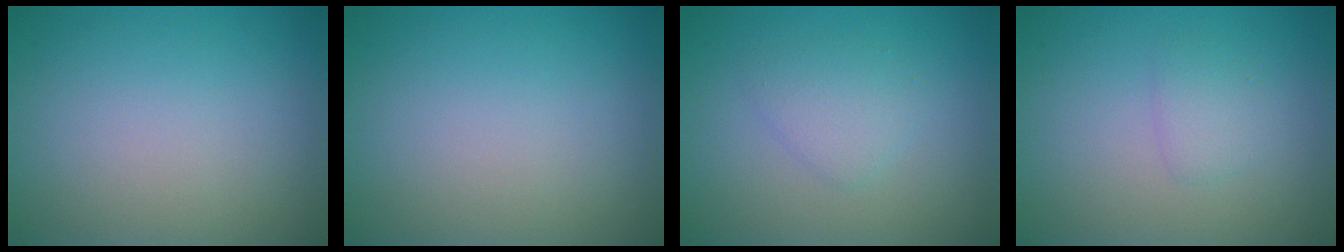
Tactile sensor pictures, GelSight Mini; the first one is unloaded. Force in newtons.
{"total": 0.0}
{"total": 1.9, "press": 1.9, "slide": 0.2}
{"total": 1.3, "press": 1.3, "slide": 0.0}